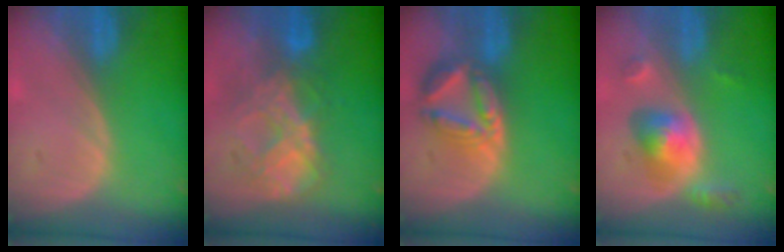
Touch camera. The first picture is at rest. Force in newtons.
{"total": 8.6, "press": 7.5, "slide": 4.1}
{"total": 7.9, "press": 7.0, "slide": 3.8}
{"total": 6.1, "press": 5.6, "slide": 2.4}